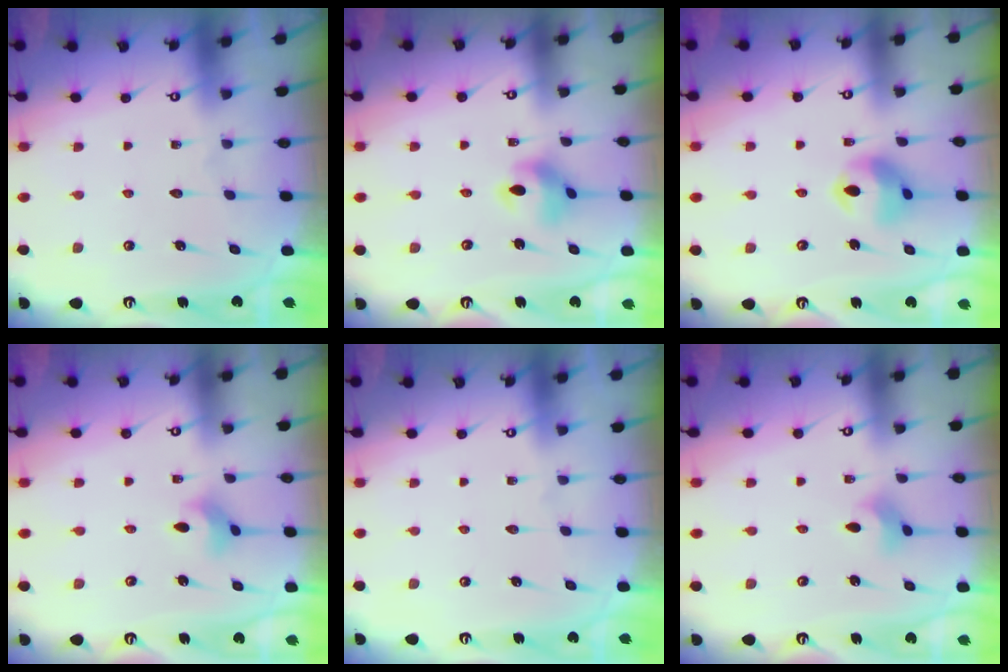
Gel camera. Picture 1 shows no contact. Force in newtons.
{"total": 7.3, "press": 7.3, "slide": 0.5}
{"total": 11.0, "press": 10.9, "slide": 1.5}
{"total": 4.1, "press": 4.0, "slide": 0.8}
{"total": 0.0}
{"total": 4.5, "press": 4.3, "slide": 1.2}